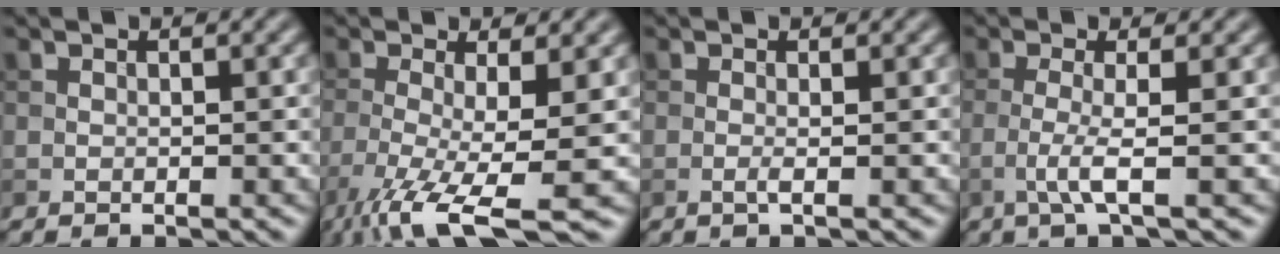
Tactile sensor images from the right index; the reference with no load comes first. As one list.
[{"total": 8.9, "force": [-4.4, 2.1, 7.5], "torque": [-0.141, -0.020, -0.082]}, {"total": 1.0, "force": [-0.2, 0.1, 1.0], "torque": [-0.019, -0.002, -0.007]}, {"total": 2.8, "force": [-0.9, 0.3, 2.7], "torque": [-0.058, 0.001, -0.026]}]